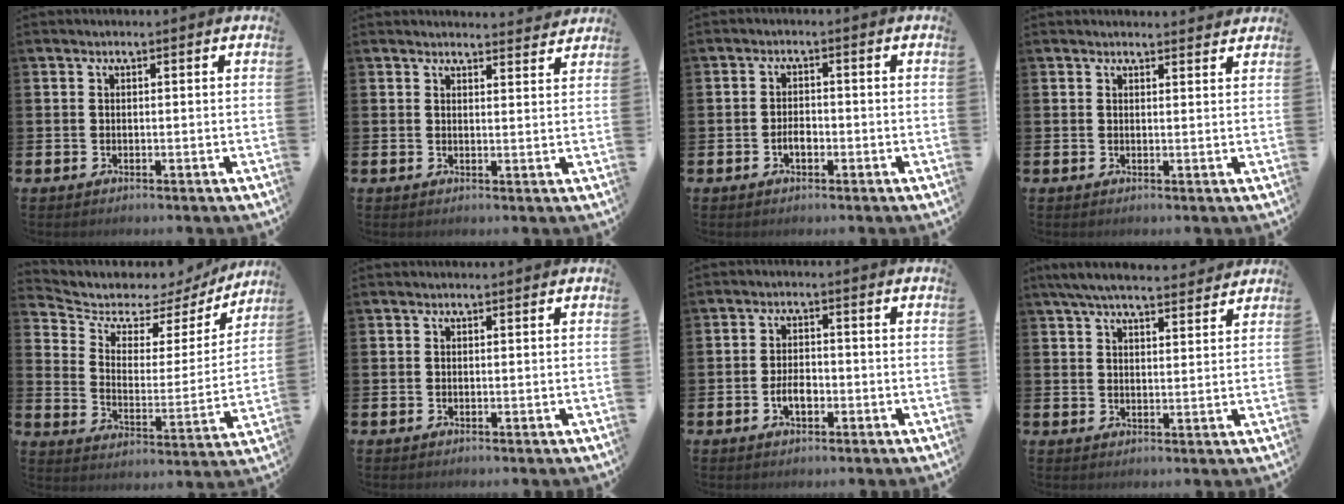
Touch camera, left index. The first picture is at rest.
{"total": 2.5, "force": [2.5, 0.2, -0.2], "torque": [0.007, -0.020, 0.043]}
{"total": 2.1, "force": [-0.7, 1.2, 1.5], "torque": [-0.028, 0.003, -0.015]}
{"total": 1.3, "force": [1.2, 0.1, -0.2], "torque": [0.010, -0.008, 0.021]}
{"total": 5.5, "force": [4.5, 2.8, 1.4], "torque": [-0.065, -0.035, 0.070]}
{"total": 0.0}
{"total": 3.0, "force": [-0.9, 1.7, 2.4], "torque": [-0.035, 0.001, -0.020]}
{"total": 5.6, "force": [5.2, 0.8, 1.7], "torque": [-0.047, -0.020, 0.096]}